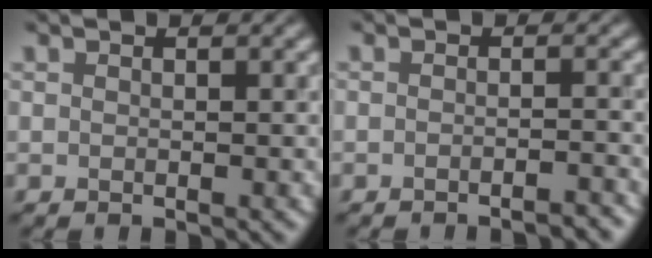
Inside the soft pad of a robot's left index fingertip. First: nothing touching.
{"total": 2.5, "force": [-2.3, 0.2, 0.9], "torque": [-0.005, 0.006, -0.024]}